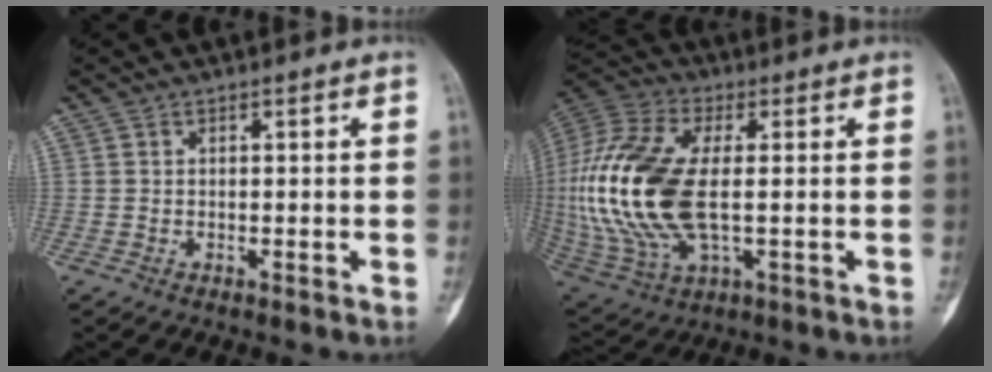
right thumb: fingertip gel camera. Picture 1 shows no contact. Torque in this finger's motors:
{"motor_torque": [2.22, 2.11, 1.46, -1.31, 0.64]}